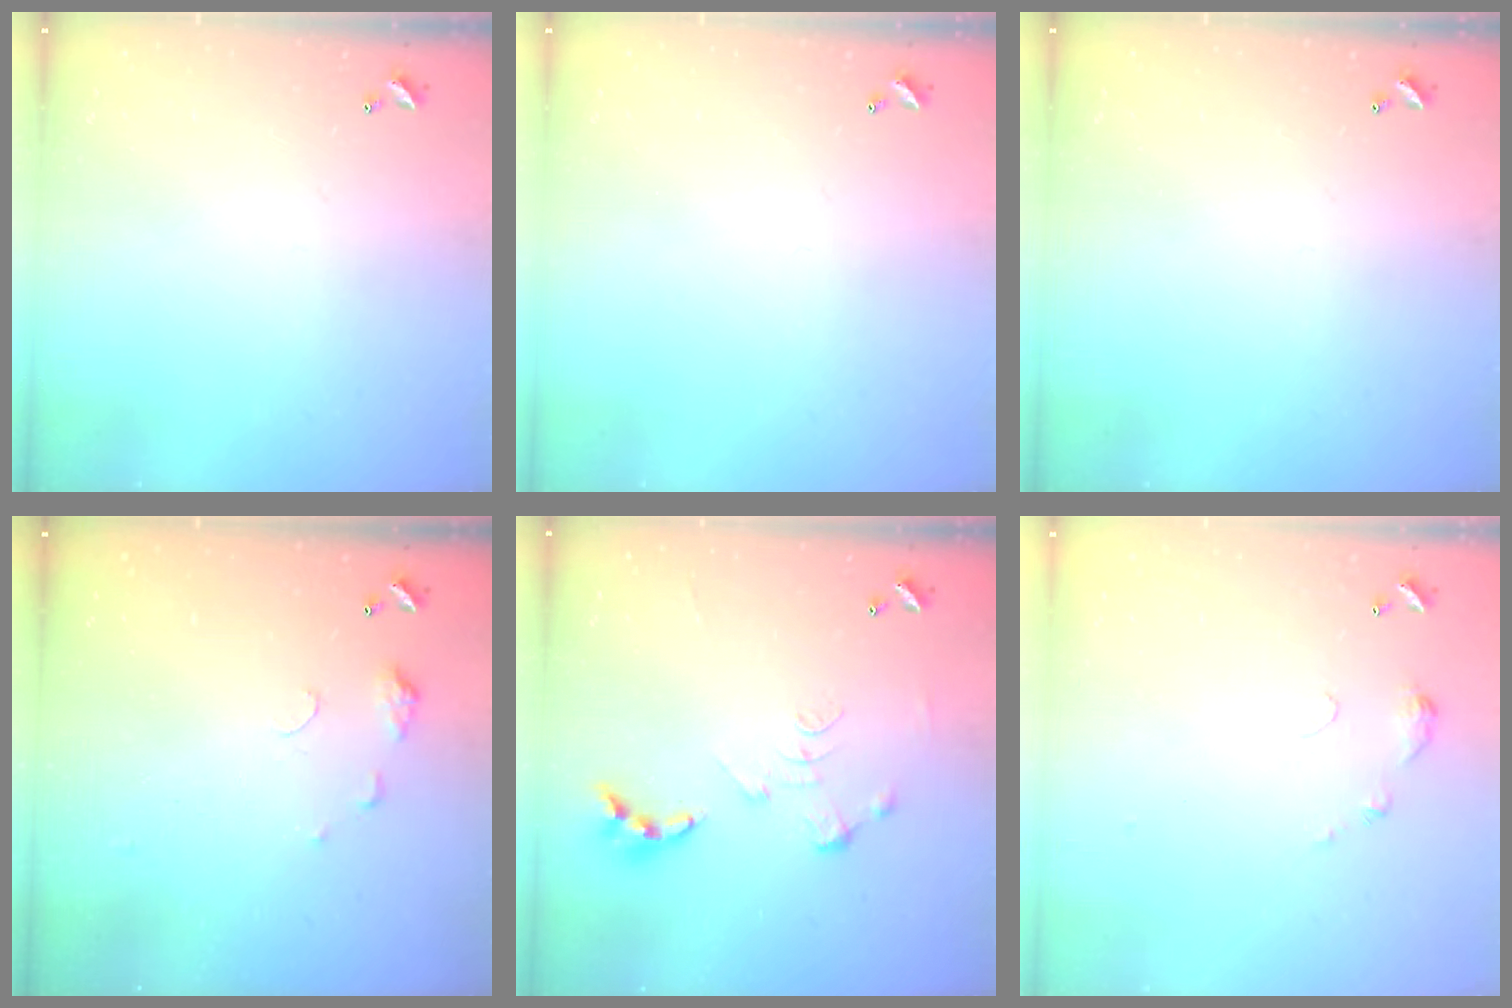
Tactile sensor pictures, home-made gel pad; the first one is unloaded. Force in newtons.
{"total": 0.0}
{"total": 0.0}
{"total": 5.6, "press": 5.6, "slide": 0.7}
{"total": 0.0}
{"total": 4.7, "press": 4.6, "slide": 0.7}